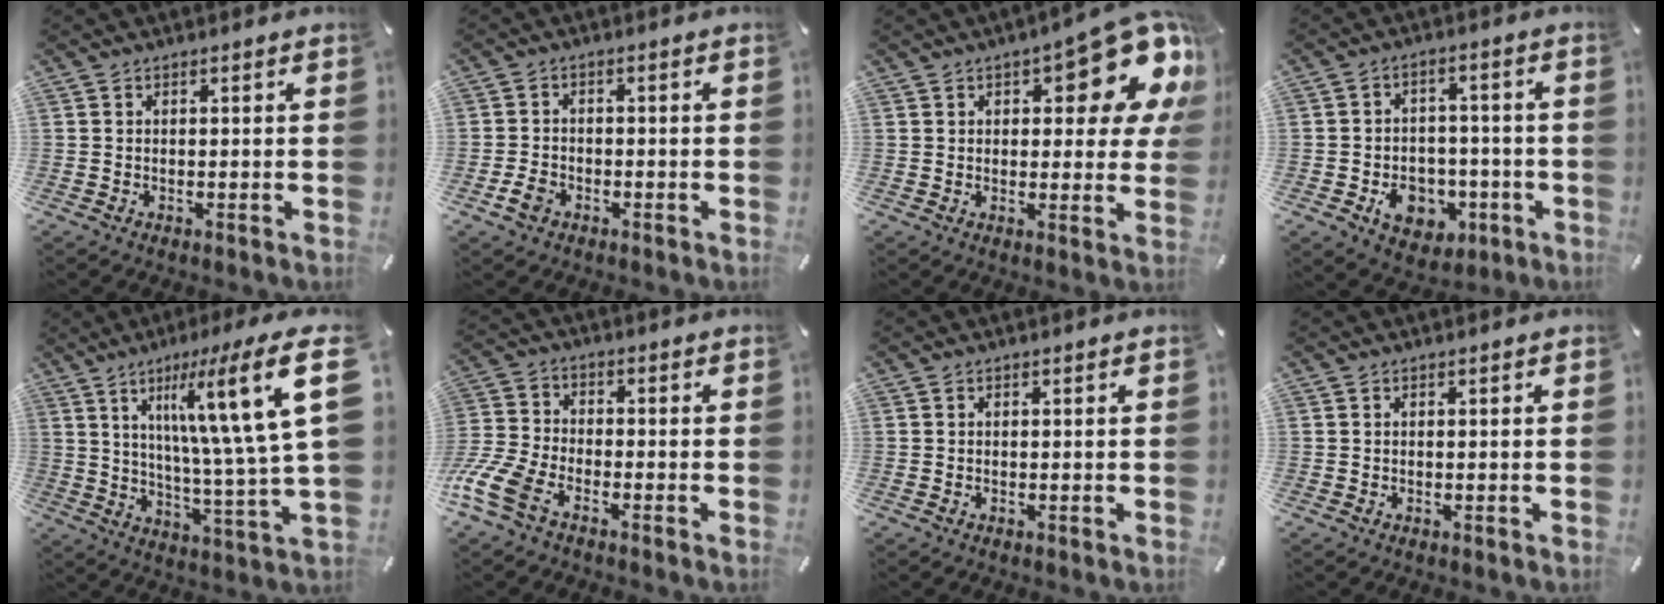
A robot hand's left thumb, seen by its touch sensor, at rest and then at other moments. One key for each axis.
{"total": 3.5, "fx": -1.7, "fy": 2.7, "fz": 1.5, "tx": -0.038, "ty": 0.002, "tz": -0.033}
{"total": 17.0, "fx": 8.7, "fy": 6.7, "fz": 13.0, "tx": -0.149, "ty": -0.059, "tz": 0.138}
{"total": 9.8, "fx": -2.8, "fy": 7.8, "fz": 5.2, "tx": -0.072, "ty": 0.014, "tz": -0.045}
{"total": 25.5, "fx": 9.1, "fy": 5.4, "fz": 23.2, "tx": -0.350, "ty": -0.050, "tz": 0.129}
{"total": 9.5, "fx": -6.0, "fy": 4.9, "fz": 5.4, "tx": -0.140, "ty": 0.012, "tz": -0.119}
{"total": 0.0}
{"total": 0.0}